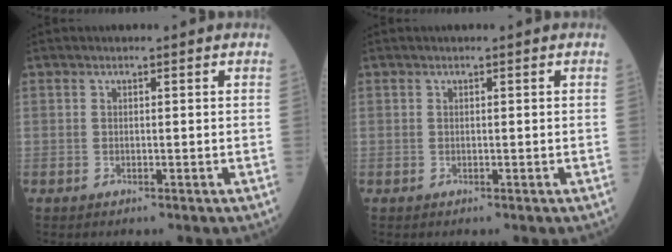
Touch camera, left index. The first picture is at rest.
{"total": 0.0}